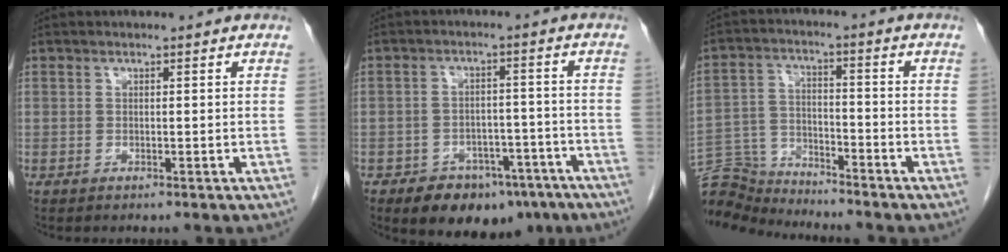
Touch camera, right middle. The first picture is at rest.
{"total": 11.2, "force": [-7.9, 6.2, 5.1], "torque": [-0.055, 0.017, -0.110]}
{"total": 9.5, "force": [-9.5, 0.5, 0.2], "torque": [-0.009, 0.011, -0.181]}